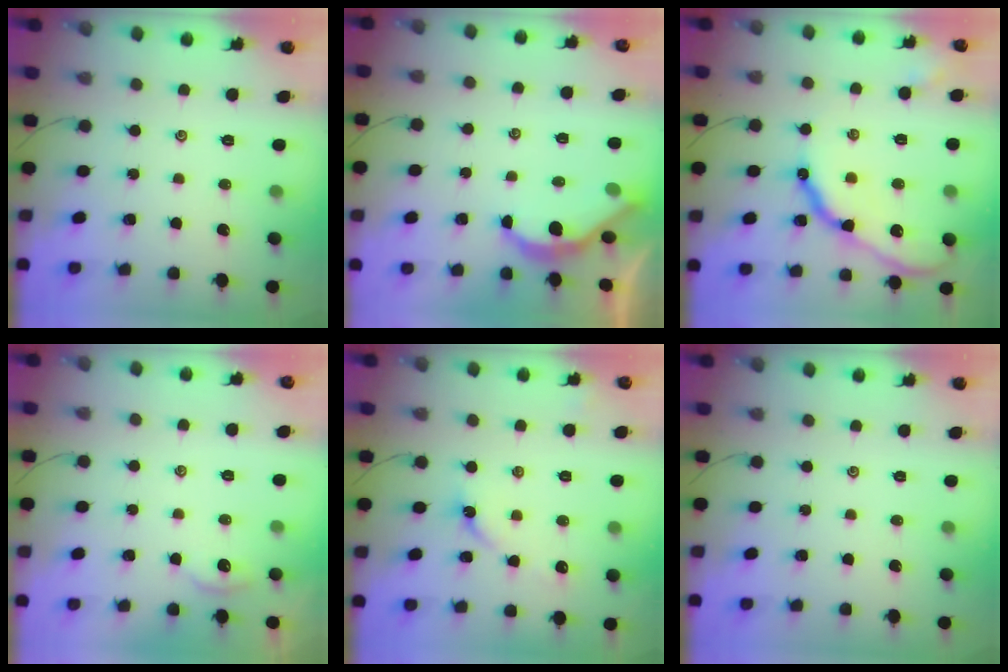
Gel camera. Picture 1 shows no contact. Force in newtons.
{"total": 4.1, "press": 4.1, "slide": 0.4}
{"total": 15.6, "press": 15.5, "slide": 1.6}
{"total": 1.2, "press": 1.2, "slide": 0.2}
{"total": 4.0, "press": 3.9, "slide": 0.6}
{"total": 0.0}